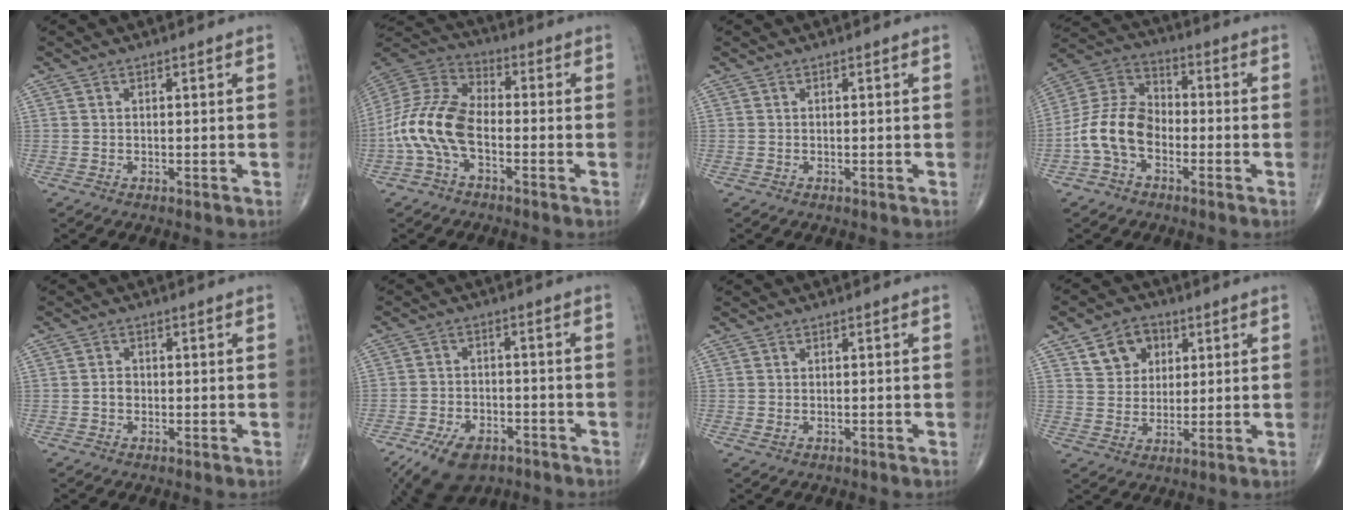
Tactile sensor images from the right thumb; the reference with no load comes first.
{"total": 14.0, "force": [-3.6, 7.7, 11.1], "torque": [-0.235, 0.037, -0.079]}
{"total": 0.0}
{"total": 11.7, "force": [-3.7, 7.9, 7.8], "torque": [-0.143, 0.040, -0.081]}
{"total": 1.7, "force": [-0.4, 1.4, 0.9], "torque": [-0.008, 0.007, -0.009]}
{"total": 11.1, "force": [-7.0, 6.2, 6.0], "torque": [-0.094, 0.028, -0.113]}
{"total": 0.7, "force": [-0.1, 0.5, 0.5], "torque": [-0.011, 0.002, 0.001]}
{"total": 8.3, "force": [3.6, 6.6, 3.5], "torque": [-0.023, -0.011, 0.062]}